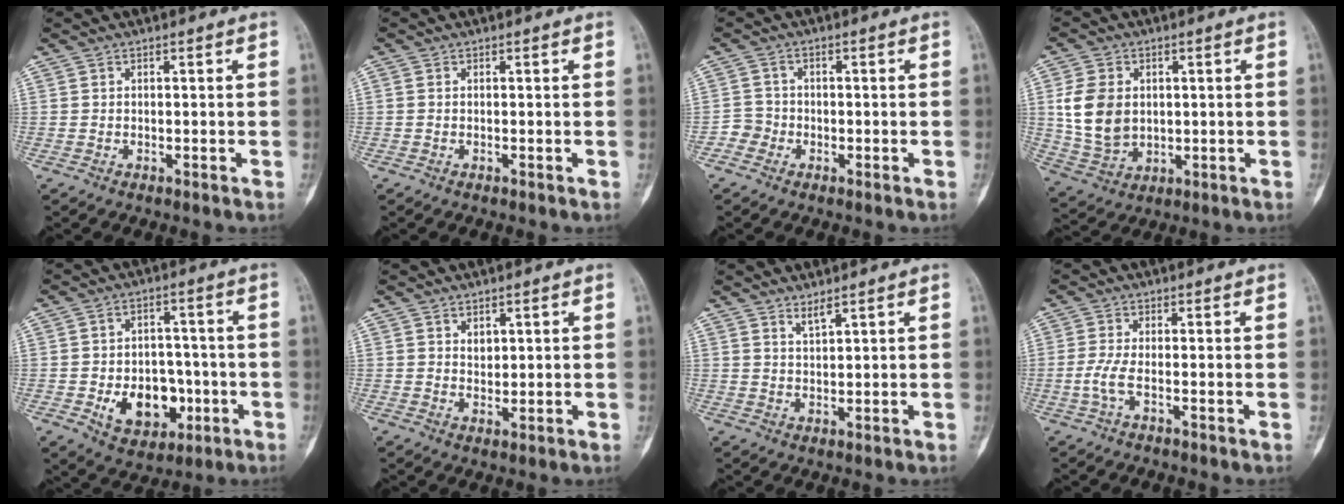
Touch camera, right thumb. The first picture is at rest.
{"total": 0.0}
{"total": 2.5, "force": [-1.2, 2.2, -0.1], "torque": [0.019, 0.011, -0.034]}
{"total": 10.5, "force": [1.4, 7.8, 6.9], "torque": [-0.117, -0.008, 0.037]}
{"total": 11.5, "force": [-3.1, 8.2, 7.4], "torque": [-0.069, 0.020, -0.037]}
{"total": 2.2, "force": [1.1, 1.5, 1.2], "torque": [-0.010, -0.009, 0.023]}
{"total": 2.0, "force": [1.7, 0.2, 1.0], "torque": [-0.015, -0.020, 0.034]}
{"total": 2.9, "force": [-0.9, 0.4, 2.7], "torque": [-0.076, -0.006, -0.023]}